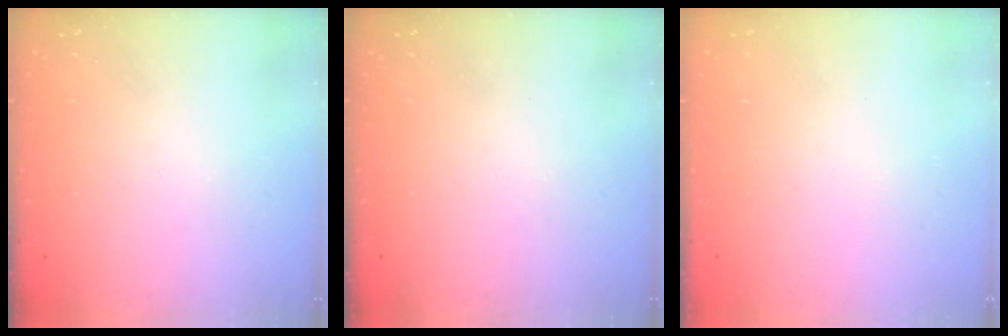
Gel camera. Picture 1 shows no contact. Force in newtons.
{"total": 0.0}
{"total": 1.8, "press": 1.7, "slide": 0.1}